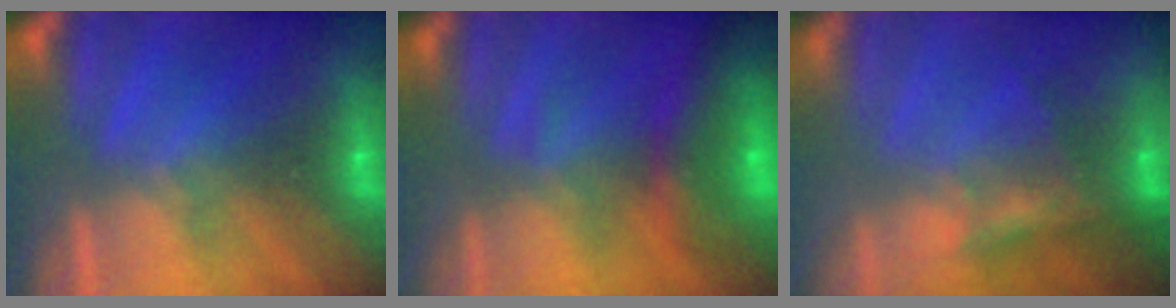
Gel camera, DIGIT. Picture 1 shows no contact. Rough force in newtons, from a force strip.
{"total": 6.4}
{"total": 7.6}